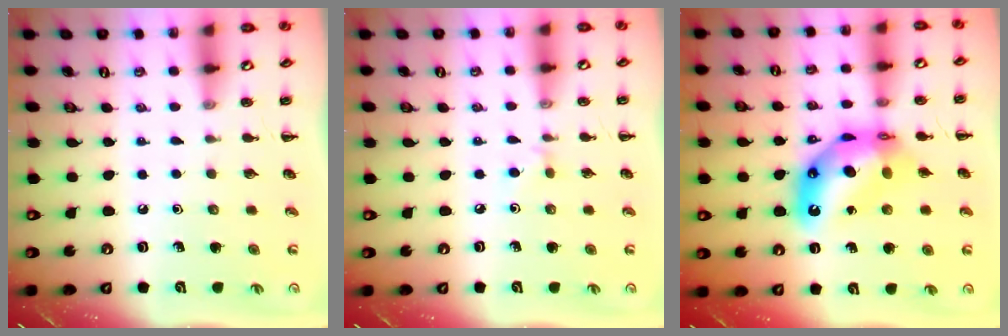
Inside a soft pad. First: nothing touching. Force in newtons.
{"total": 3.6, "press": 3.4, "slide": 1.3}
{"total": 14.0, "press": 13.4, "slide": 3.9}